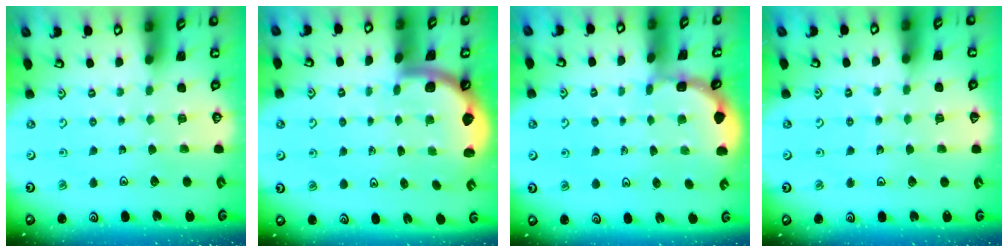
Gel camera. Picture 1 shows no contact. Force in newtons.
{"total": 2.0, "press": 2.0, "slide": 0.3}
{"total": 1.7, "press": 1.7, "slide": 0.1}
{"total": 3.3, "press": 3.2, "slide": 0.4}